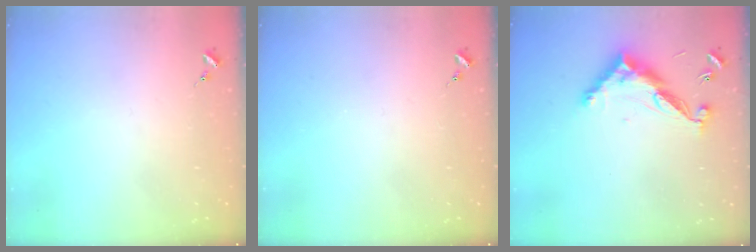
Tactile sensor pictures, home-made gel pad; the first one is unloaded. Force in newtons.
{"total": 0.0}
{"total": 12.4, "press": 12.4, "slide": 0.2}